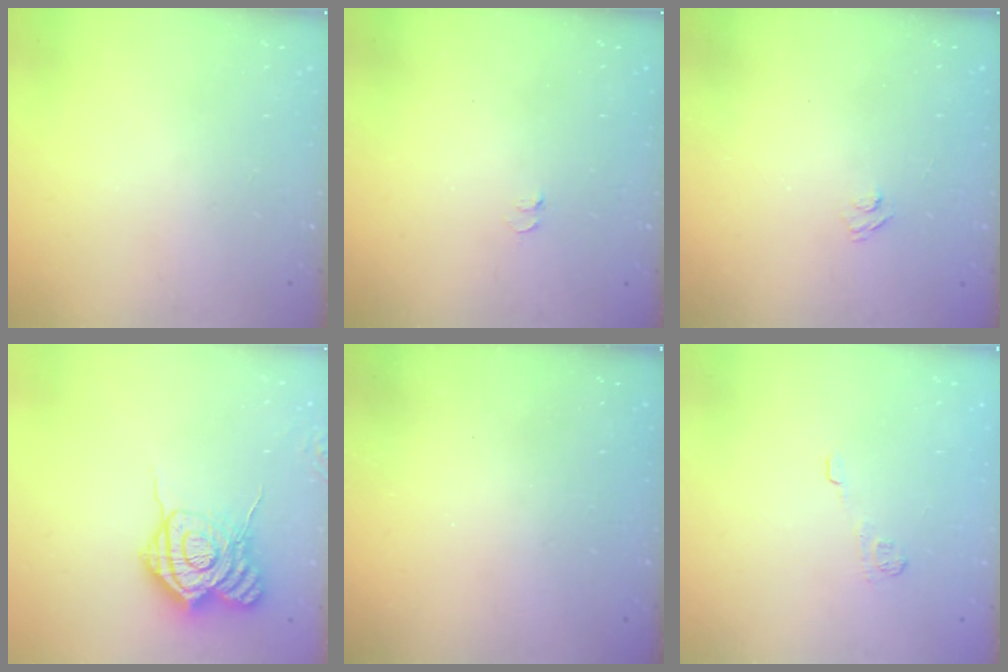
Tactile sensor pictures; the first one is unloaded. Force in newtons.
{"total": 3.3, "press": 3.2, "slide": 0.7}
{"total": 2.7, "press": 2.5, "slide": 0.9}
{"total": 15.5, "press": 15.5, "slide": 1.1}
{"total": 2.4, "press": 2.3, "slide": 0.8}
{"total": 7.1, "press": 6.9, "slide": 1.5}